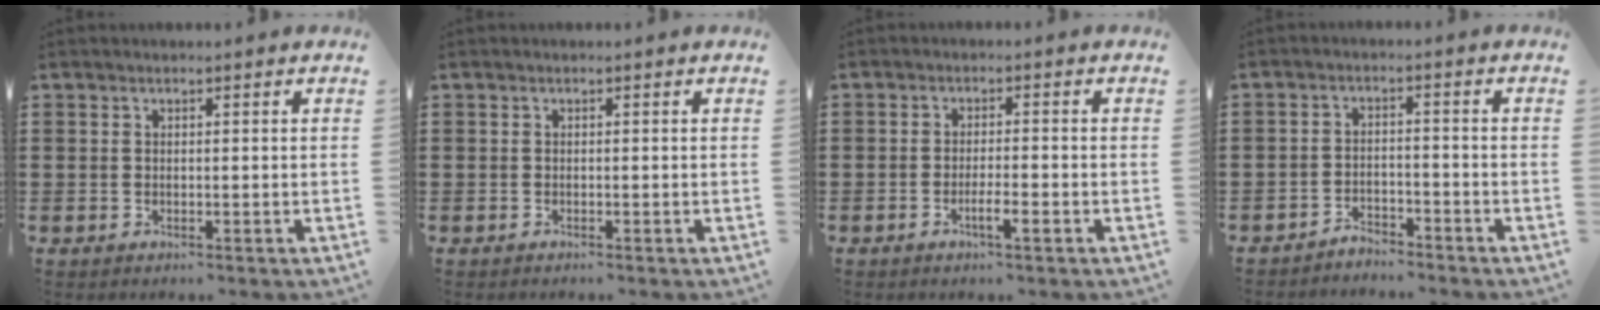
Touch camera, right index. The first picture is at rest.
{"total": 0.0}
{"total": 2.7, "force": [-1.4, 0.4, 2.3], "torque": [-0.040, 0.002, -0.025]}
{"total": 2.8, "force": [-2.8, 0.2, -0.1], "torque": [-0.008, 0.000, -0.059]}